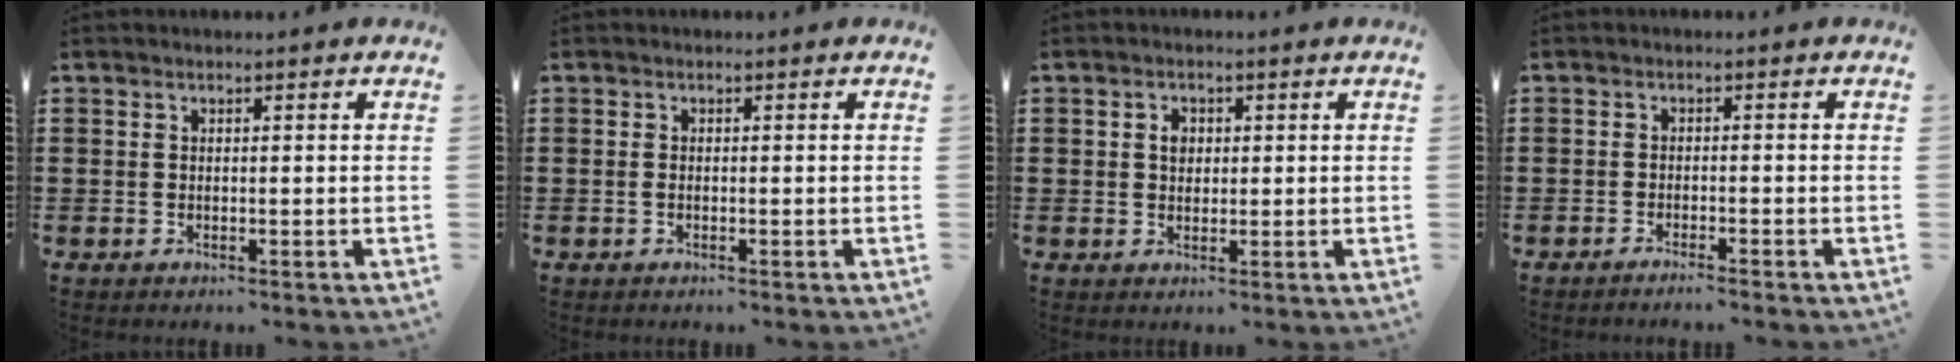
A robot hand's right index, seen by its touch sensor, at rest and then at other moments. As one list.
[{"total": 0.6, "force": [-0.2, 0.2, 0.5], "torque": [-0.012, -0.003, -0.003]}, {"total": 2.1, "force": [0.4, 1.6, 1.3], "torque": [-0.030, 0.010, 0.007]}, {"total": 1.5, "force": [-1.5, -0.4, 0.3], "torque": [-0.005, -0.001, -0.028]}]